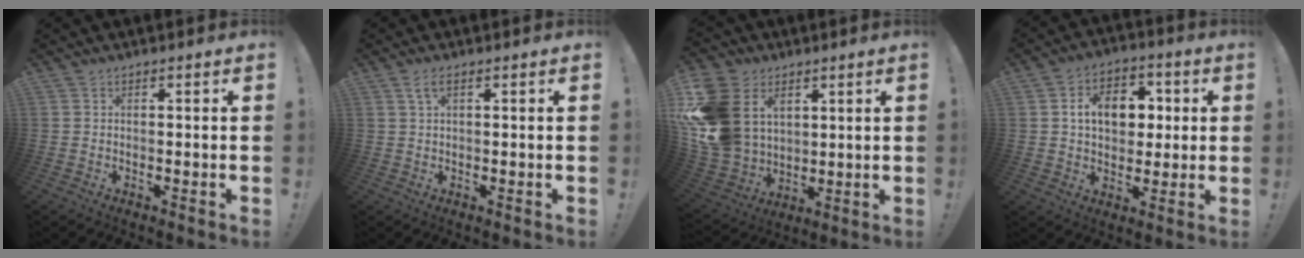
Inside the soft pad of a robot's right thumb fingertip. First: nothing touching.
{"total": 2.9, "force": [1.2, 0.9, 2.5], "torque": [-0.048, 0.001, 0.020]}
{"total": 19.4, "force": [5.8, 15.0, 11.0], "torque": [-0.224, -0.024, 0.116]}
{"total": 12.0, "force": [2.6, 9.5, 6.8], "torque": [-0.105, 0.003, 0.055]}